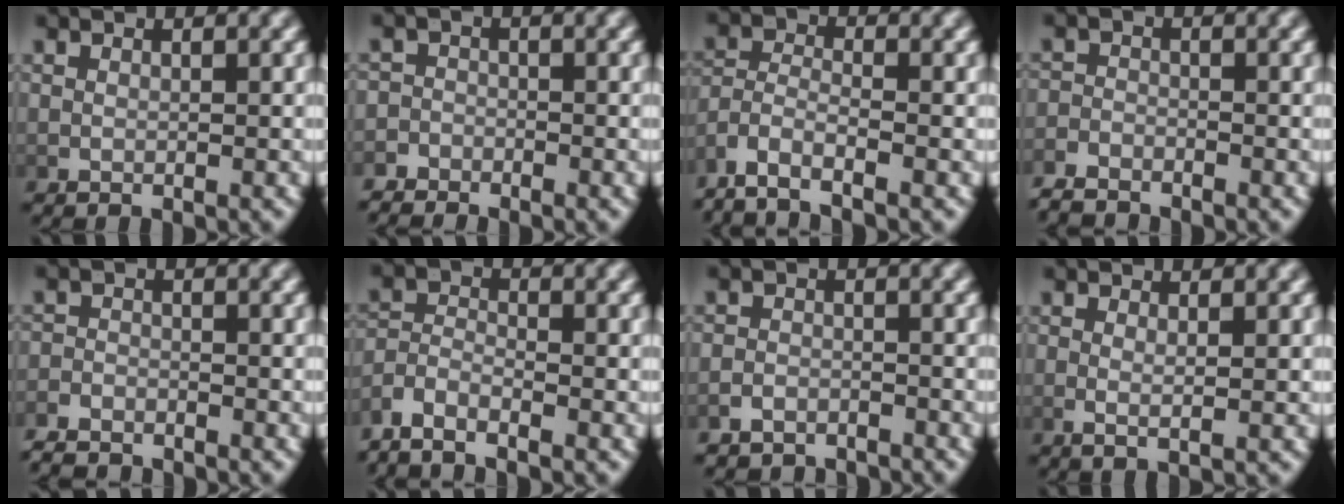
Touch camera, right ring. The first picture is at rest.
{"total": 2.8, "force": [-2.6, 1.1, -0.3], "torque": [0.009, -0.014, -0.045]}
{"total": 5.0, "force": [-2.8, 3.2, 2.6], "torque": [-0.084, -0.025, -0.042]}
{"total": 2.6, "force": [-2.5, 0.6, 0.2], "torque": [-0.007, -0.013, -0.044]}
{"total": 3.0, "force": [-2.9, 0.7, 0.3], "torque": [-0.005, -0.015, -0.049]}
{"total": 3.5, "force": [-2.0, 2.2, 1.7], "torque": [-0.056, -0.015, -0.035]}
{"total": 3.3, "force": [-3.2, 0.8, -0.1], "torque": [0.004, -0.011, -0.053]}
{"total": 1.3, "force": [0.1, 0.0, 1.2], "torque": [-0.032, -0.015, 0.009]}